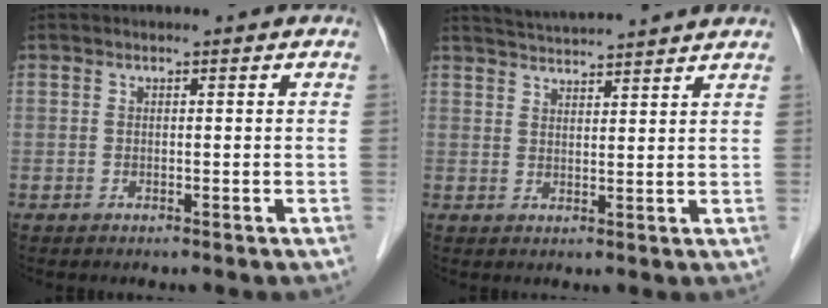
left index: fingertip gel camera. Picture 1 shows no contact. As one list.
[{"total": 9.9, "force": [9.4, -0.3, 3.1], "torque": [-0.059, 0.026, 0.131]}]